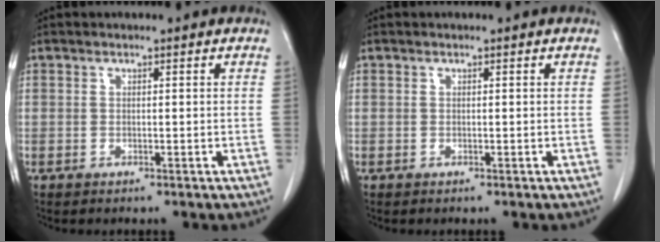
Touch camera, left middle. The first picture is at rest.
{"total": 0.0}